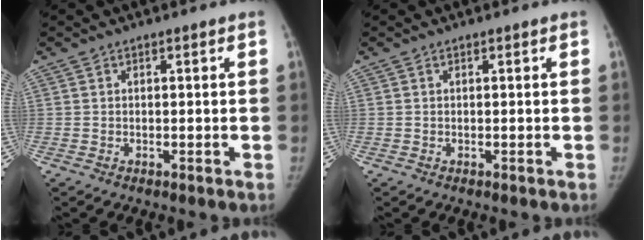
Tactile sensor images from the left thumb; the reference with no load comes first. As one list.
[{"total": 0.0}]